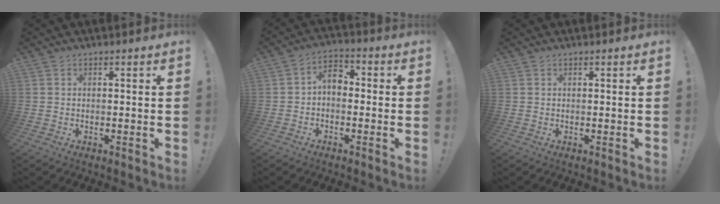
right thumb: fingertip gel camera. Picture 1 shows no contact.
{"total": 5.3, "force": [-0.8, 3.6, 3.7], "torque": [-0.078, 0.009, -0.015]}
{"total": 0.0}